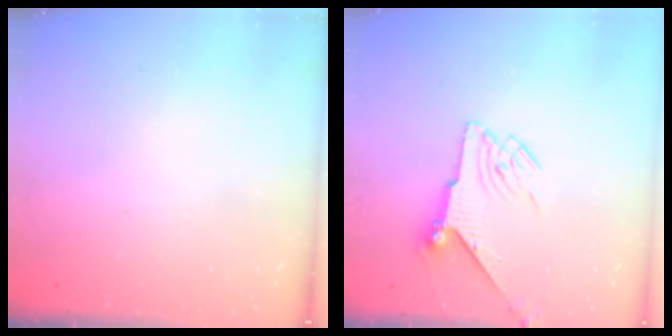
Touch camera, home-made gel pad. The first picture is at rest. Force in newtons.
{"total": 6.7, "press": 6.6, "slide": 0.9}